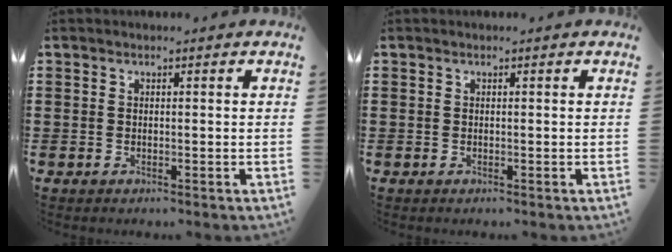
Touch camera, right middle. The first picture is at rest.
{"total": 0.0}